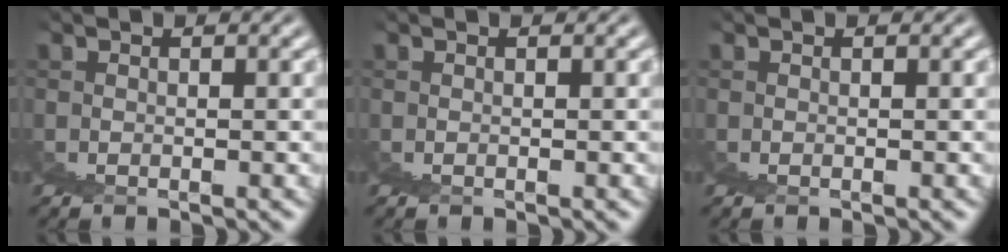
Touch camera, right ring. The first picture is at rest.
{"total": 0.0}
{"total": 0.0}